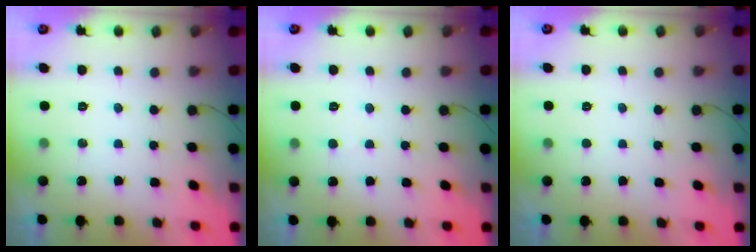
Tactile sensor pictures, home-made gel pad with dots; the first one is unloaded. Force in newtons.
{"total": 2.4, "press": 2.4, "slide": 0.2}
{"total": 1.7, "press": 1.6, "slide": 0.2}